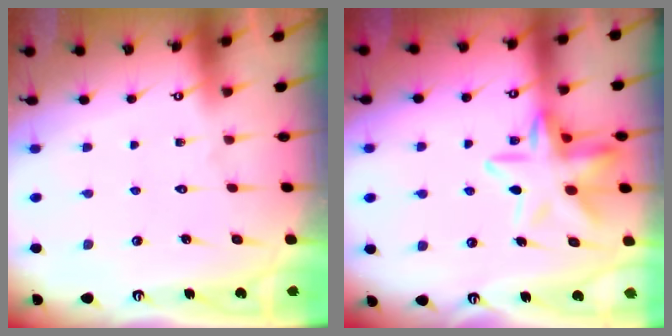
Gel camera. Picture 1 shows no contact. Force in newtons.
{"total": 14.0, "press": 14.0, "slide": 1.1}